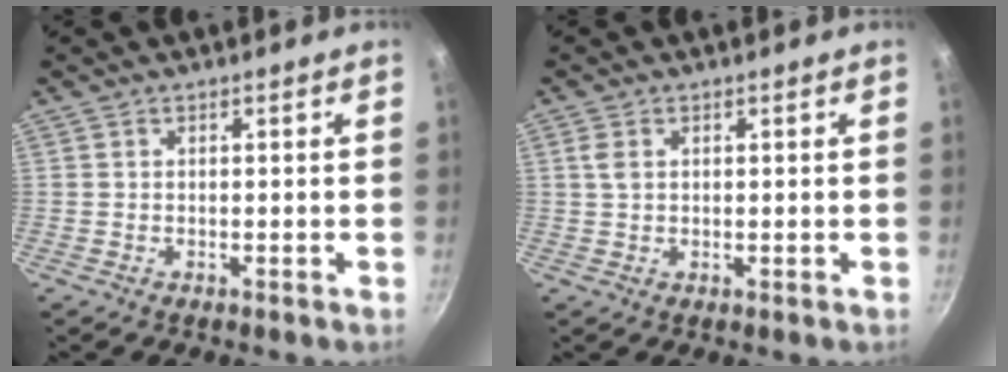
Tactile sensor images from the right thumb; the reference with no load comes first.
{"total": 2.0, "force": [0.7, 1.2, 1.5], "torque": [-0.030, 0.004, 0.013]}